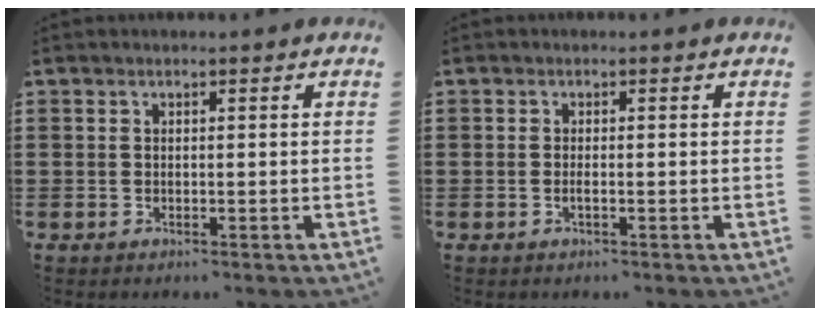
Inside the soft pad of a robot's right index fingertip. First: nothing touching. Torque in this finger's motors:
{"motor_torque": [1.66, 0.47, 0.01, -0.01]}